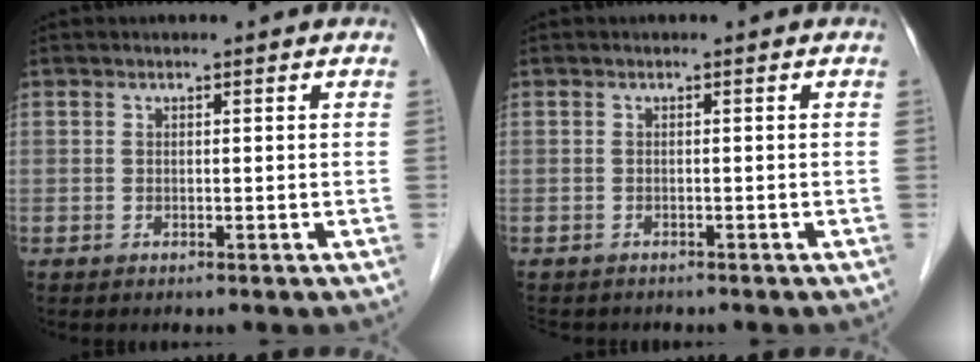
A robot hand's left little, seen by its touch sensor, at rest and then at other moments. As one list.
[{"total": 3.9, "force": [-3.2, 1.6, 1.3], "torque": [-0.021, -0.005, -0.037]}]